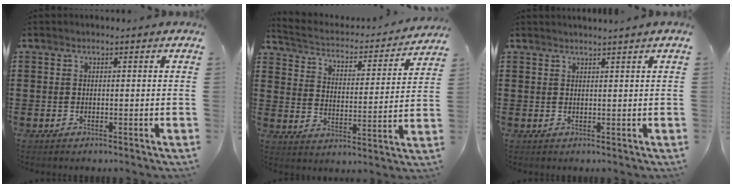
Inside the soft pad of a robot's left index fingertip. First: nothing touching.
{"total": 2.4, "force": [2.3, 0.6, 0.6], "torque": [-0.032, -0.025, 0.028]}
{"total": 1.1, "force": [1.0, -0.4, 0.3], "torque": [-0.004, -0.003, 0.020]}